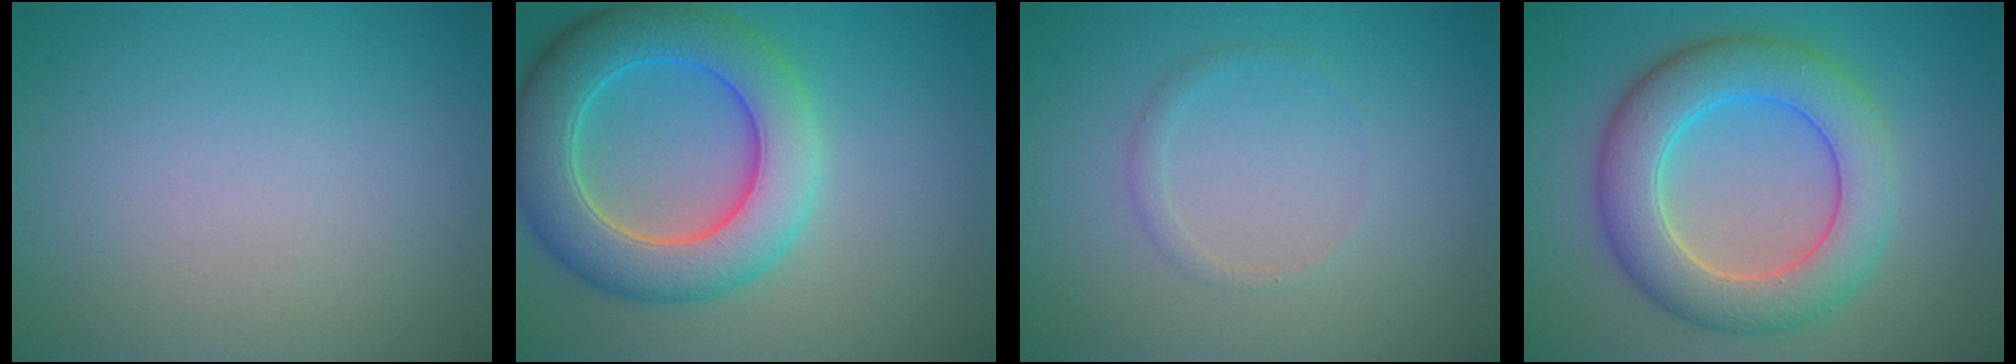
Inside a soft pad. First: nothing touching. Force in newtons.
{"total": 7.9, "press": 7.9, "slide": 0.3}
{"total": 0.9, "press": 0.9, "slide": 0.0}
{"total": 7.3, "press": 7.3, "slide": 0.1}